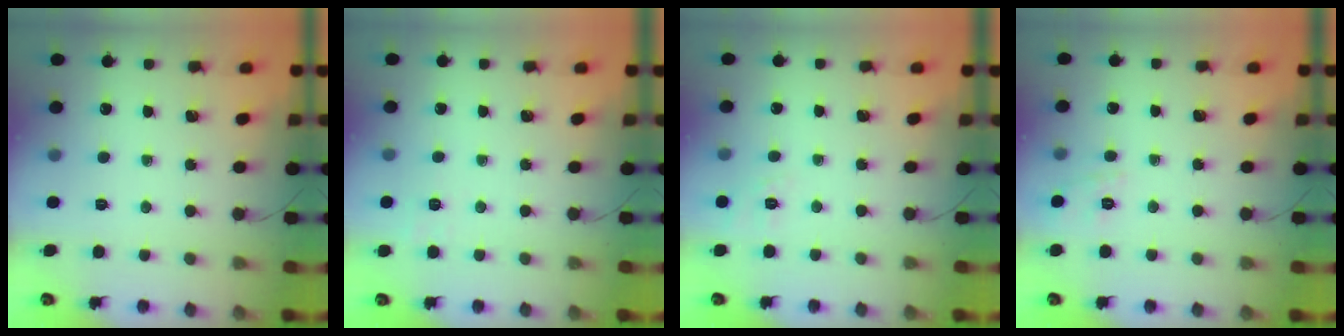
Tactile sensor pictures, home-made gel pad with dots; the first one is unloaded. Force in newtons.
{"total": 2.9, "press": 2.6, "slide": 1.4}
{"total": 2.3, "press": 1.3, "slide": 1.9}
{"total": 1.7, "press": 0.1, "slide": 1.7}